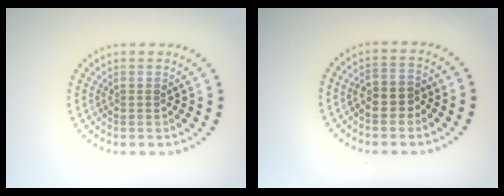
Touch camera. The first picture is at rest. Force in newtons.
{"total": 2.6, "press": 2.4, "slide": 0.8}